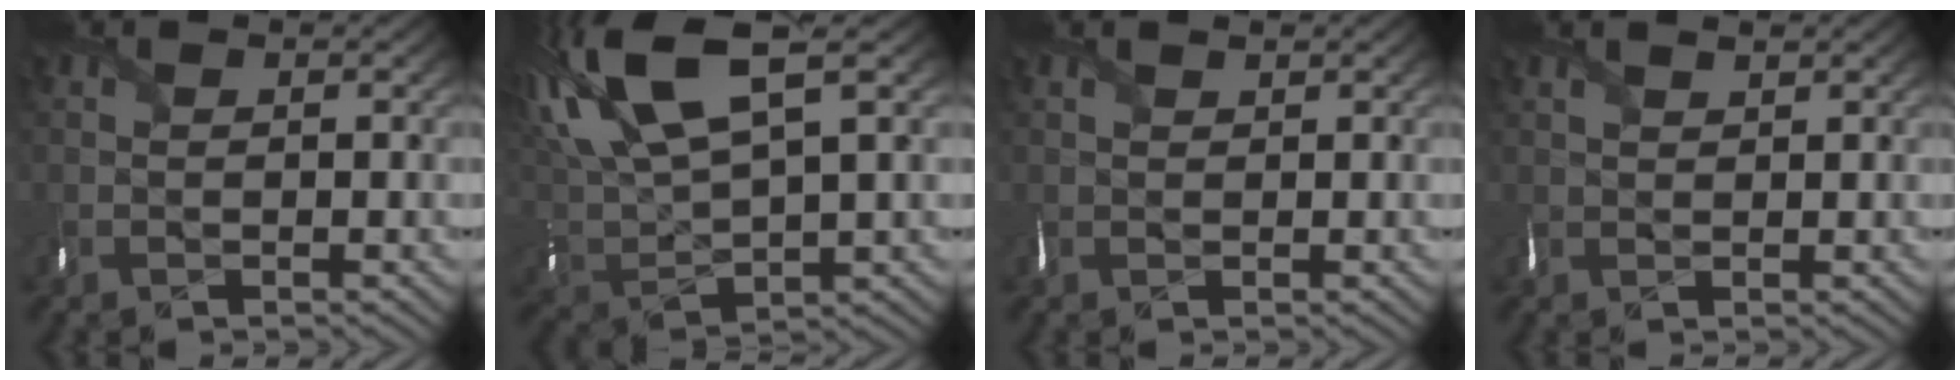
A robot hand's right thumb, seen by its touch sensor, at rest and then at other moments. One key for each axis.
{"total": 14.6, "fx": 6.8, "fy": 5.2, "fz": 11.7, "tx": -0.288, "ty": 0.023, "tz": 0.128}
{"total": 1.0, "fx": 0.8, "fy": 0.4, "fz": 0.5, "tx": -0.017, "ty": 0.004, "tz": 0.018}
{"total": 1.7, "fx": 1.3, "fy": 0.4, "fz": 0.9, "tx": -0.027, "ty": 0.006, "tz": 0.029}